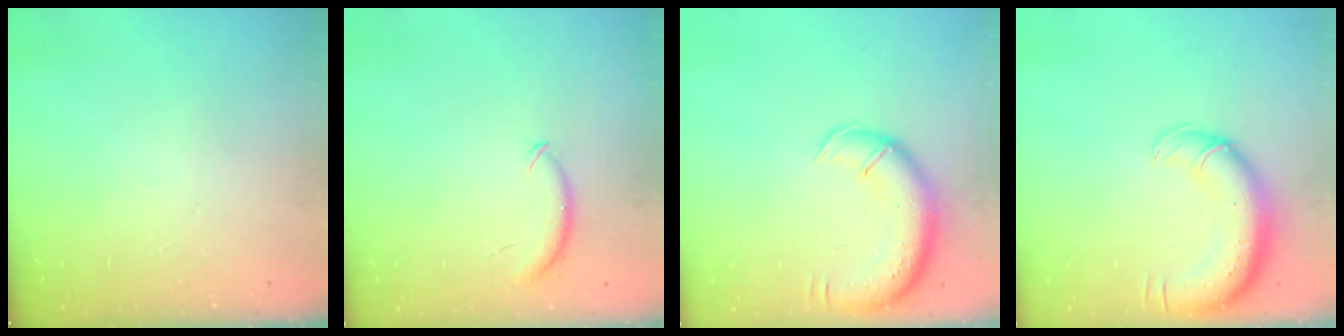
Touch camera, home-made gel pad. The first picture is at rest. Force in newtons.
{"total": 7.4, "press": 7.4, "slide": 1.1}
{"total": 13.4, "press": 12.9, "slide": 3.5}
{"total": 14.4, "press": 14.0, "slide": 3.4}